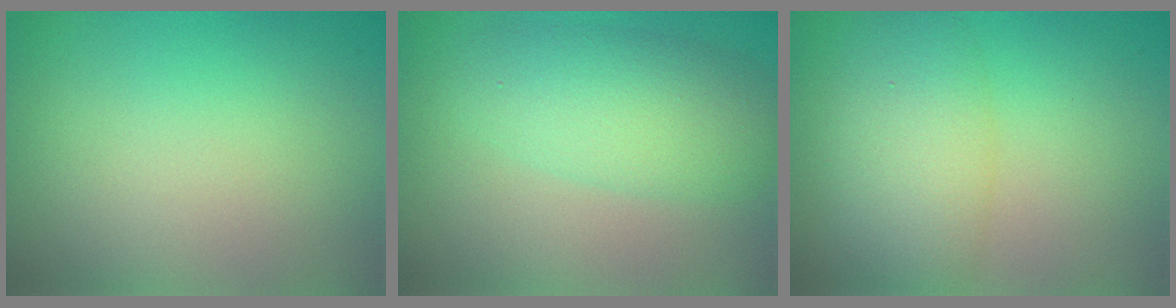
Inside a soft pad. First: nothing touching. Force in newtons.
{"total": 5.2, "press": 5.2, "slide": 0.1}
{"total": 5.7, "press": 5.7, "slide": 0.1}